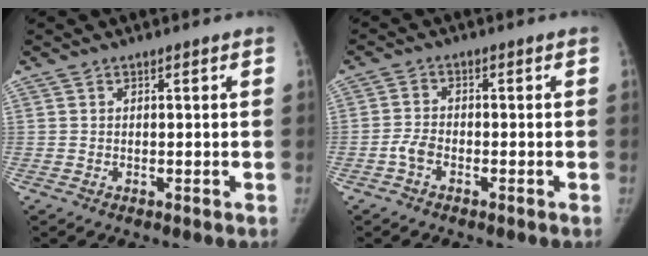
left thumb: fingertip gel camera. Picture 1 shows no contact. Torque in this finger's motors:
{"motor_torque": [-0.06, 0.73, -0.29, -0.12, 0.06]}